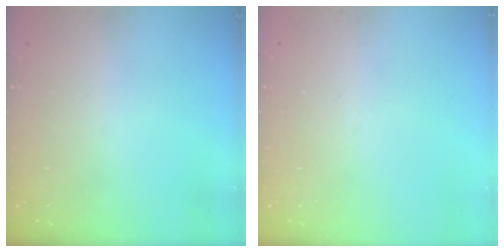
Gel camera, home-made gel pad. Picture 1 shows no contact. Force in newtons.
{"total": 0.0}